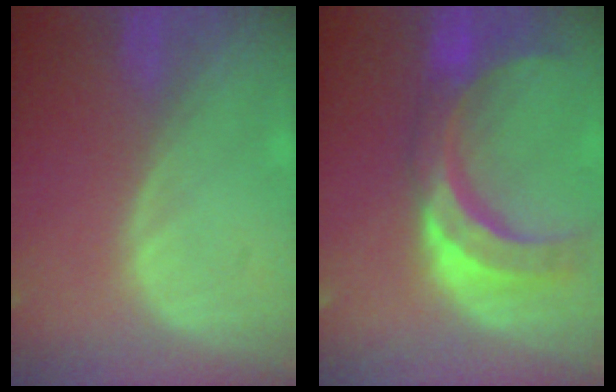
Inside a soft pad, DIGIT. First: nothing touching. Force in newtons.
{"total": 11.2, "press": 9.5, "slide": 5.9}